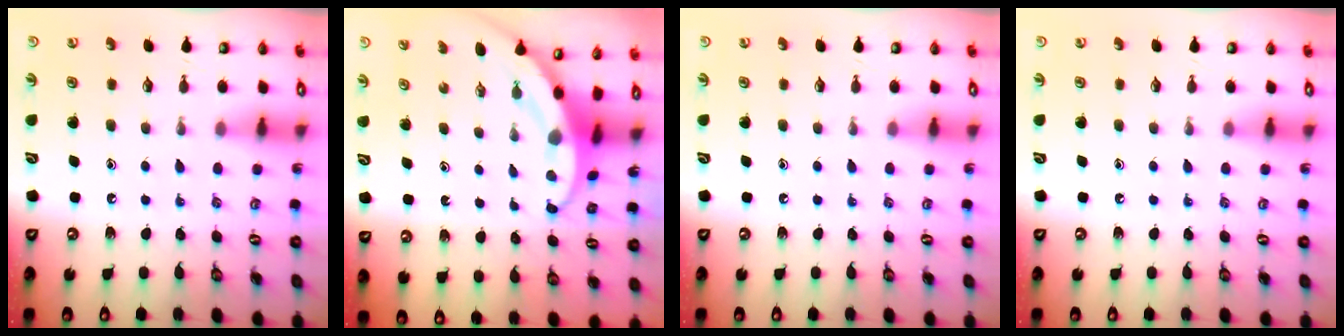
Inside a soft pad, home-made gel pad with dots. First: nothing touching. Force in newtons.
{"total": 3.8, "press": 3.8, "slide": 0.5}
{"total": 0.0}
{"total": 0.0}